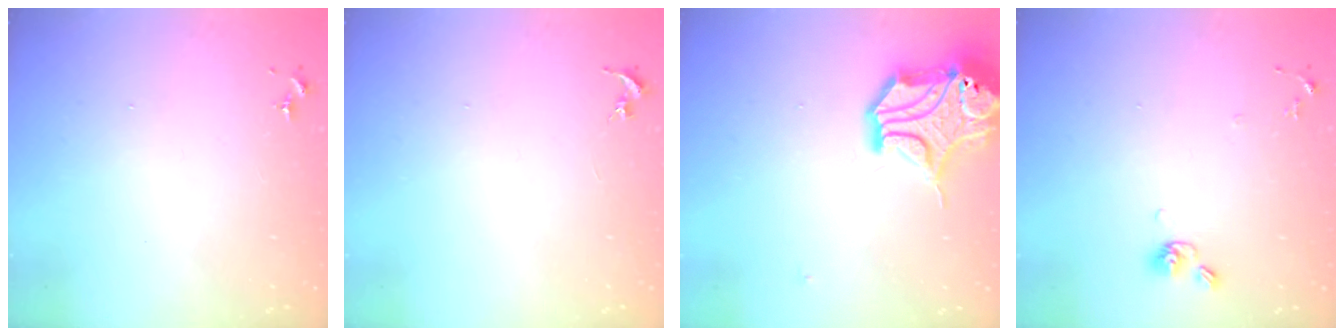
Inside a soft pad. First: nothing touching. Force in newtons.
{"total": 0.0}
{"total": 16.6, "press": 16.5, "slide": 2.1}
{"total": 7.1, "press": 6.8, "slide": 2.1}